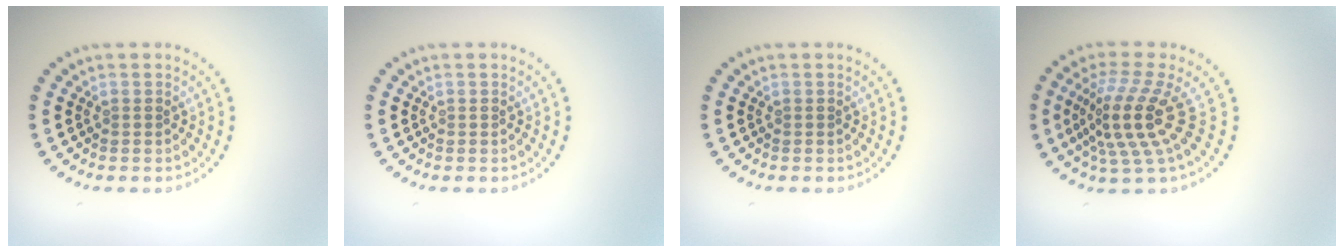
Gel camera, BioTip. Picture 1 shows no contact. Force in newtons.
{"total": 0.0}
{"total": 0.0}
{"total": 4.9, "press": 3.6, "slide": 3.4}